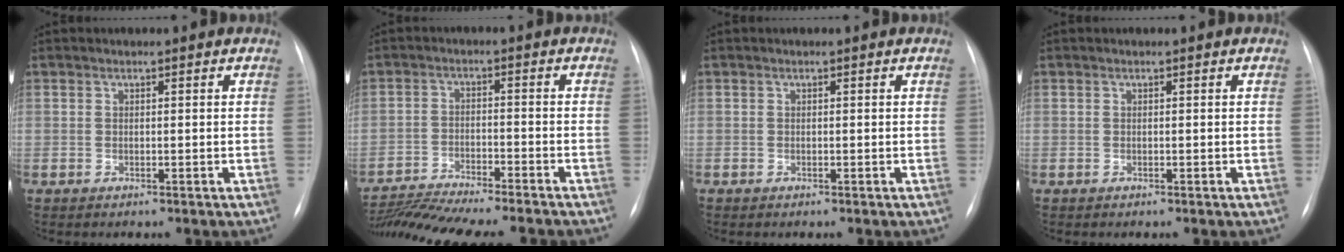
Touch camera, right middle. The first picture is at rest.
{"total": 15.0, "force": [-13.6, 0.2, 6.2], "torque": [-0.106, -0.012, -0.209]}
{"total": 0.0}
{"total": 0.0}